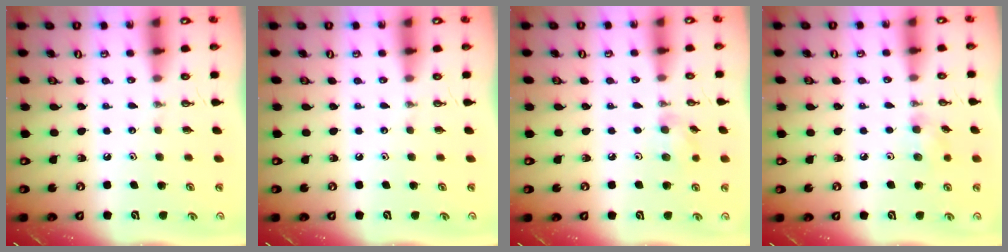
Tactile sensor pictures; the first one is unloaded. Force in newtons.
{"total": 0.0}
{"total": 7.0, "press": 6.8, "slide": 1.3}
{"total": 6.4, "press": 6.2, "slide": 1.5}